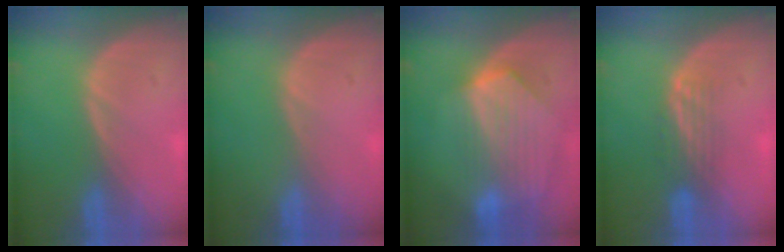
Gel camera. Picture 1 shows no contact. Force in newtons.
{"total": 0.0}
{"total": 9.1, "press": 8.0, "slide": 4.2}
{"total": 3.4, "press": 2.9, "slide": 1.8}